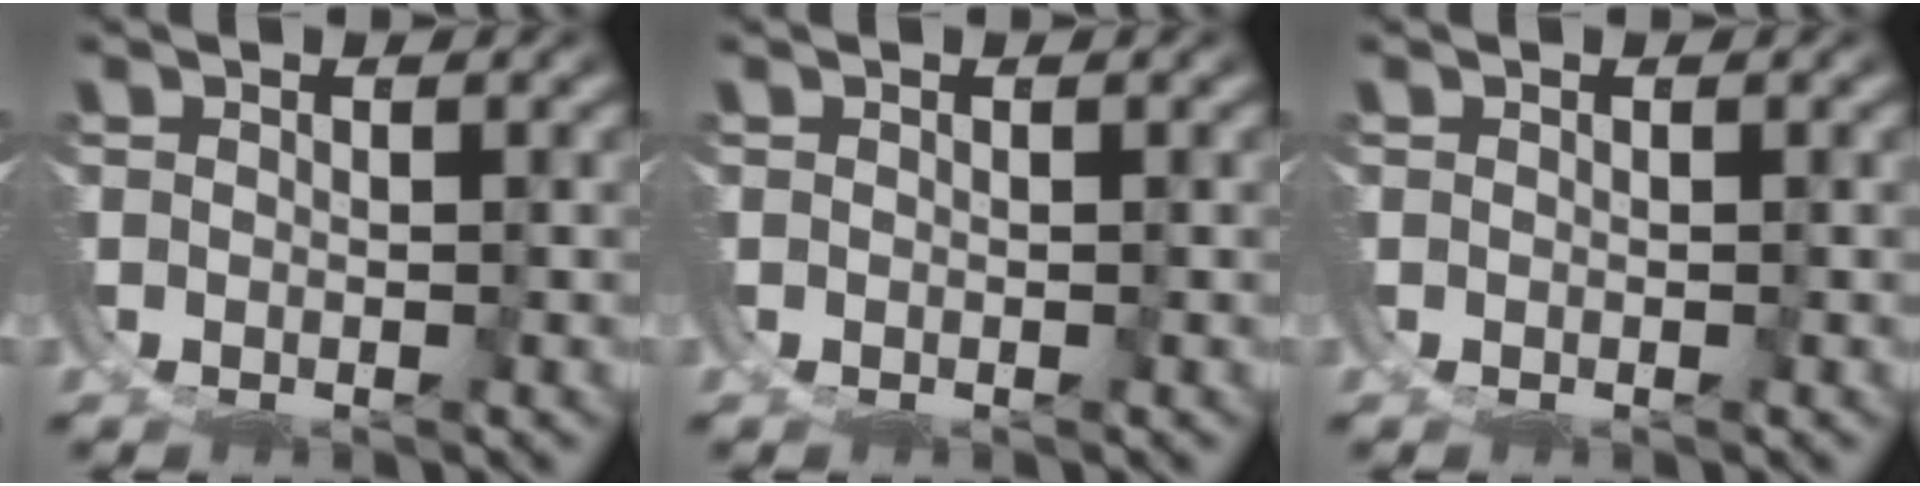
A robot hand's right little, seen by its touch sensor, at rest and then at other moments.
{"total": 0.0}
{"total": 0.0}